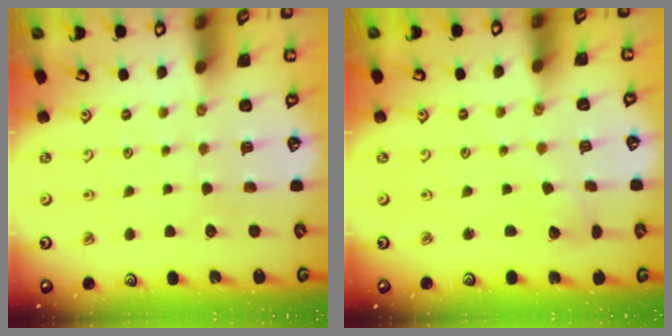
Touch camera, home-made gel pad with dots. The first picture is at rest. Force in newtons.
{"total": 2.5, "press": 2.5, "slide": 0.2}